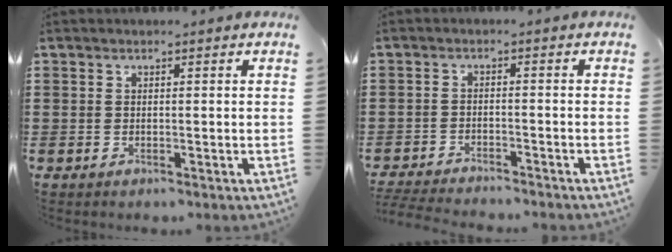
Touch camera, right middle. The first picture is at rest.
{"total": 3.4, "force": [-3.4, 0.0, 0.5], "torque": [-0.018, -0.005, -0.072]}